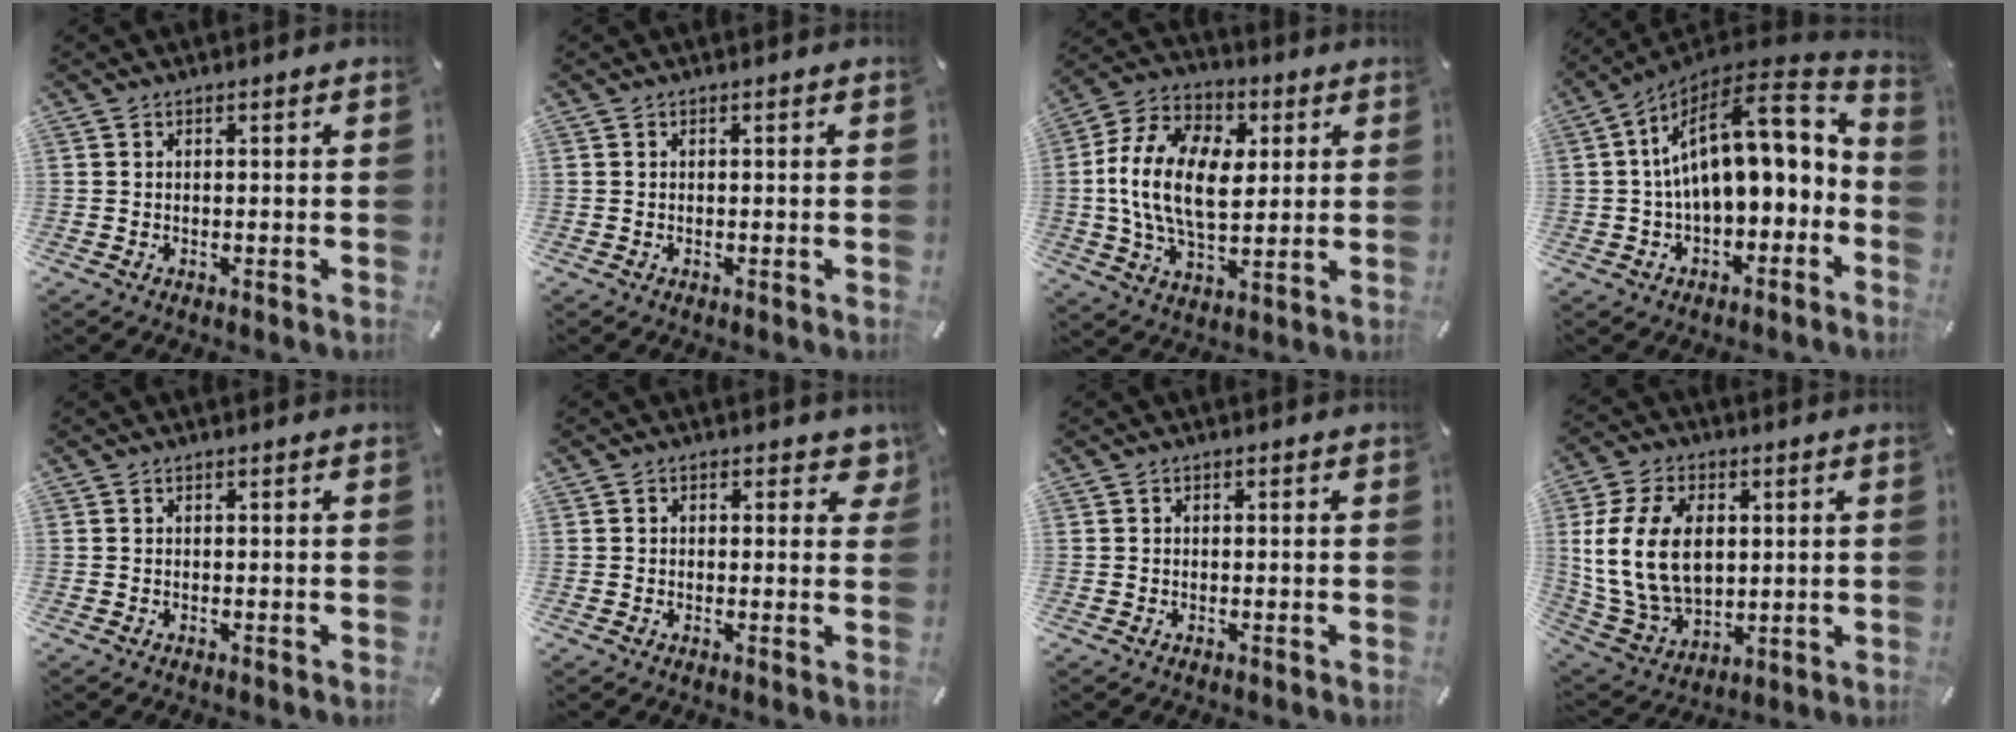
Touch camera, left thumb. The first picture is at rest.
{"total": 0.0}
{"total": 17.3, "force": [1.7, 11.0, 13.3], "torque": [-0.281, 0.011, 0.031]}
{"total": 18.7, "force": [2.8, 10.0, 15.5], "torque": [-0.246, -0.019, 0.045]}
{"total": 0.0}
{"total": 3.6, "force": [1.2, 2.5, 2.4], "torque": [-0.008, -0.004, 0.013]}
{"total": 0.6, "force": [-0.1, 0.5, 0.2], "torque": [-0.002, 0.004, -0.003]}
{"total": 17.0, "force": [2.6, 12.1, 11.6], "torque": [-0.247, 0.003, 0.046]}